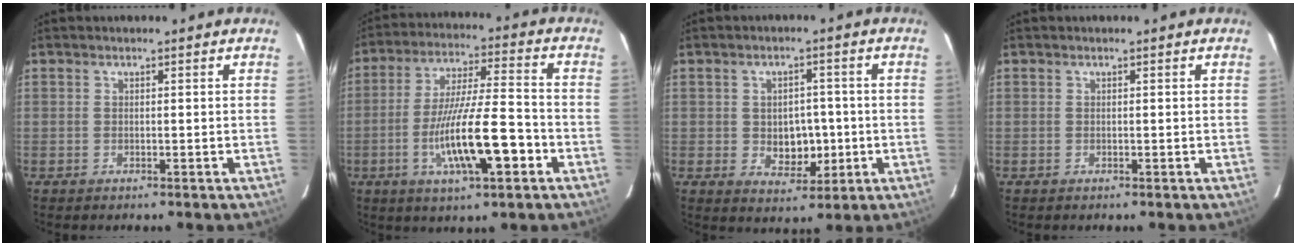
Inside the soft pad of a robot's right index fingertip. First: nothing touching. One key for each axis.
{"total": 14.0, "fx": -4.8, "fy": 2.0, "fz": 13.0, "tx": -0.239, "ty": -0.005, "tz": -0.081}
{"total": 6.0, "fx": -0.7, "fy": 4.1, "fz": 4.3, "tx": -0.056, "ty": 0.005, "tz": 0.000}
{"total": 0.0}